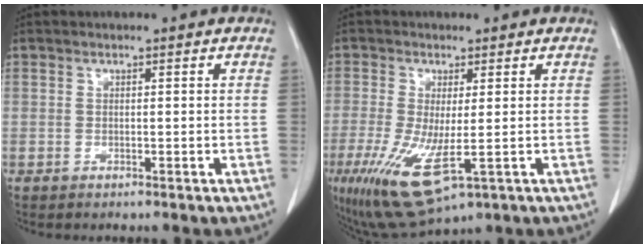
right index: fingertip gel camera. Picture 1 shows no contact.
{"total": 10.7, "force": [-3.4, 2.9, 9.8], "torque": [-0.190, -0.034, -0.046]}